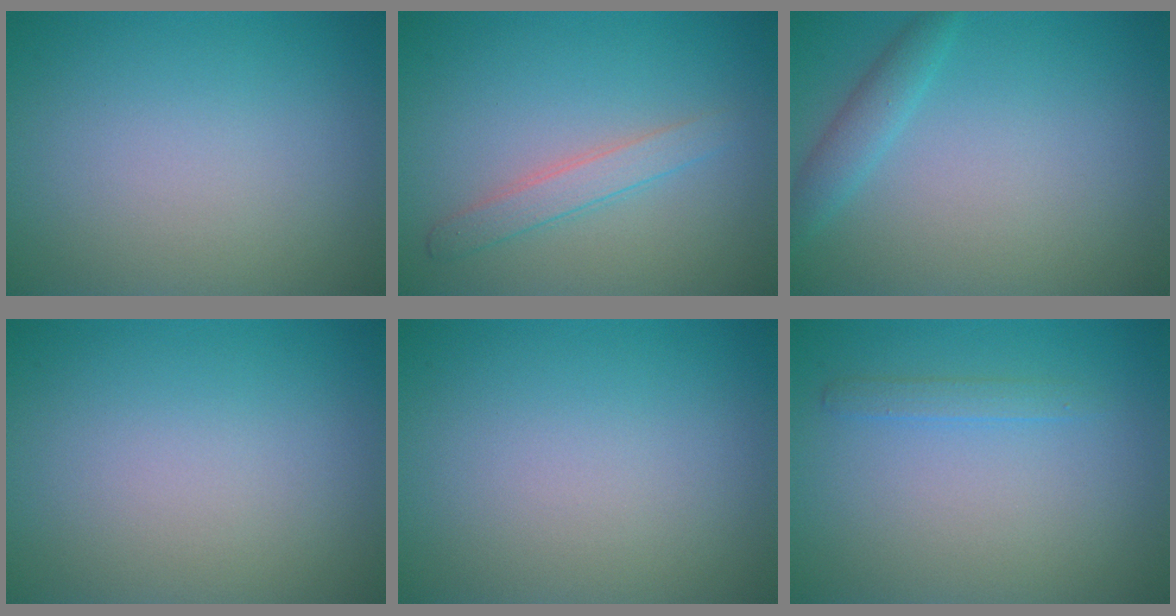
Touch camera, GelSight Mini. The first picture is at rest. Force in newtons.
{"total": 2.1, "press": 2.1, "slide": 0.0}
{"total": 1.9, "press": 1.9, "slide": 0.1}
{"total": 0.0}
{"total": 0.0}
{"total": 1.1, "press": 1.1, "slide": 0.0}